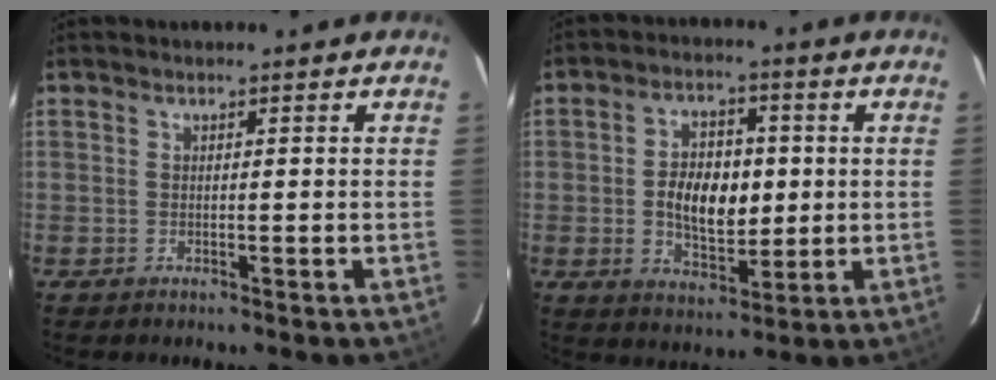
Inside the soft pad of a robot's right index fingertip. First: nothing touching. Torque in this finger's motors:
{"motor_torque": [0.24, -0.01, 0.57, 0.12]}